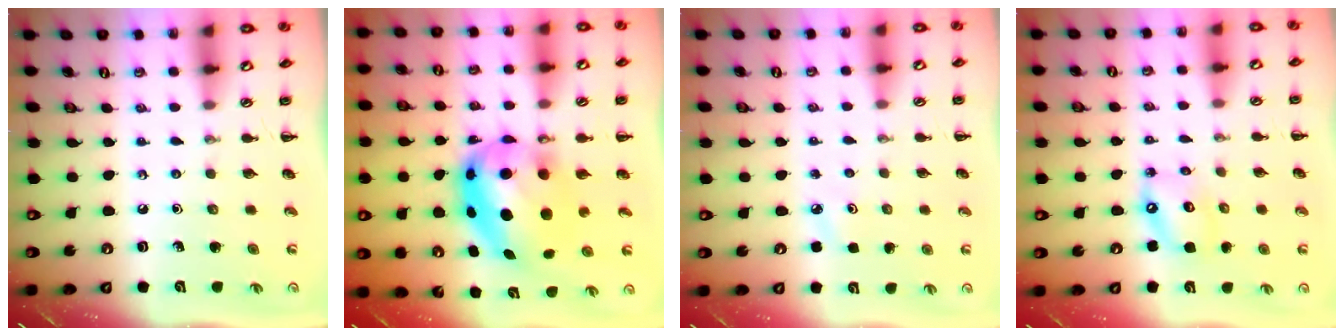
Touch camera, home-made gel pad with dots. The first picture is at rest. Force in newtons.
{"total": 12.8, "press": 12.4, "slide": 3.1}
{"total": 4.0, "press": 3.8, "slide": 1.3}
{"total": 8.2, "press": 8.1, "slide": 1.7}